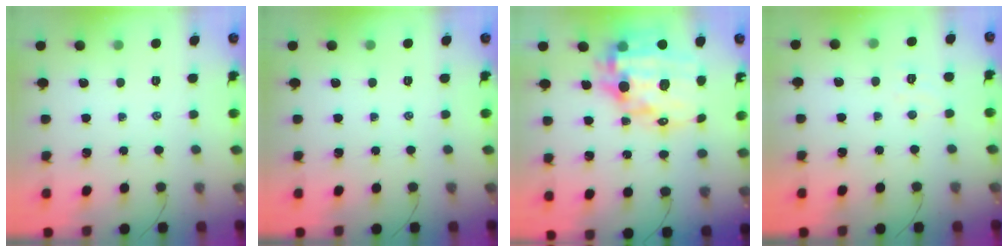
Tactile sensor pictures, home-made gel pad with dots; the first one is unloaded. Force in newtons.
{"total": 0.0}
{"total": 19.7, "press": 19.2, "slide": 4.4}
{"total": 3.9, "press": 3.8, "slide": 0.9}